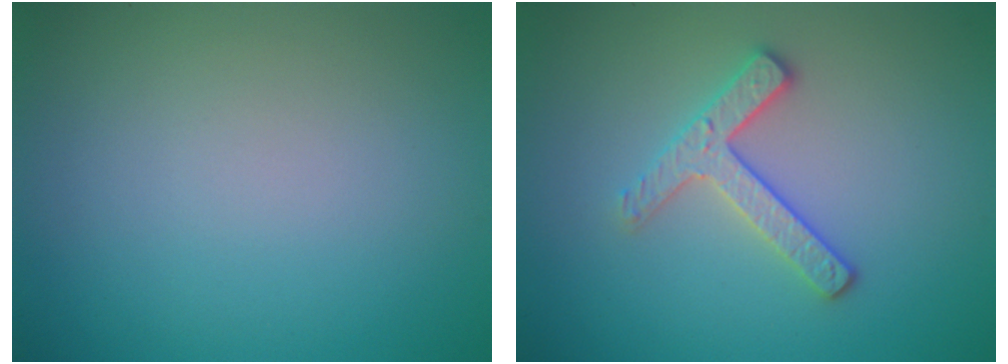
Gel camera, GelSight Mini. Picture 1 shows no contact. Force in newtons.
{"total": 2.8, "press": 2.6, "slide": 1.1}